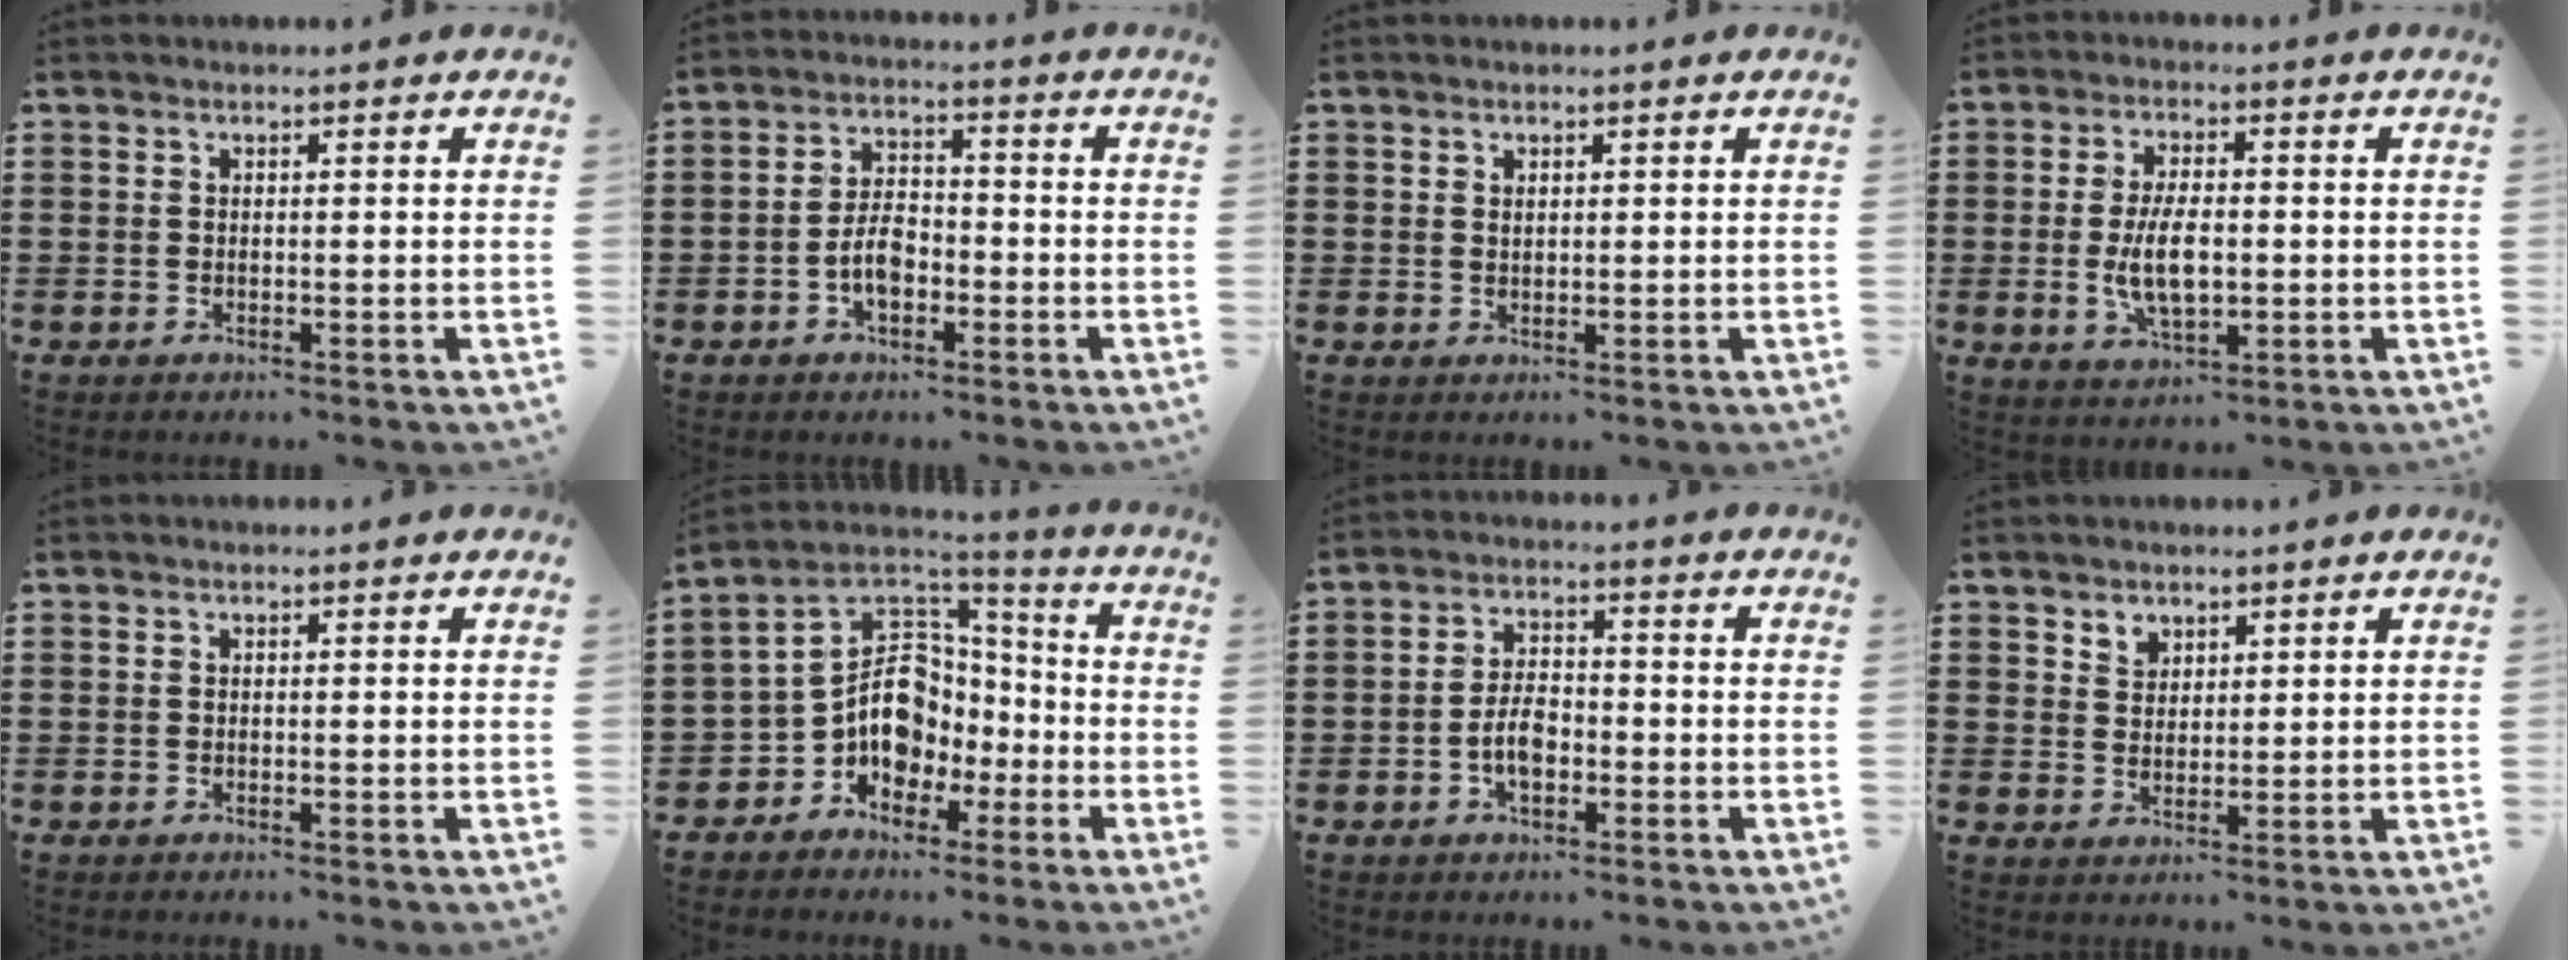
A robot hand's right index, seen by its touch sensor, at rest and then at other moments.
{"total": 4.9, "force": [-1.8, 2.6, 3.7], "torque": [-0.088, -0.001, -0.039]}
{"total": 0.9, "force": [0.6, 0.6, 0.3], "torque": [-0.008, 0.003, 0.011]}
{"total": 7.1, "force": [-0.7, 3.2, 6.3], "torque": [-0.124, -0.005, -0.017]}
{"total": 0.0}
{"total": 10.6, "force": [-0.8, 8.8, 5.8], "torque": [-0.139, -0.020, -0.017]}
{"total": 4.6, "force": [-1.5, 2.5, 3.6], "torque": [-0.081, 0.000, -0.030]}
{"total": 2.6, "force": [1.9, 1.7, 0.1], "torque": [-0.009, 0.006, 0.037]}